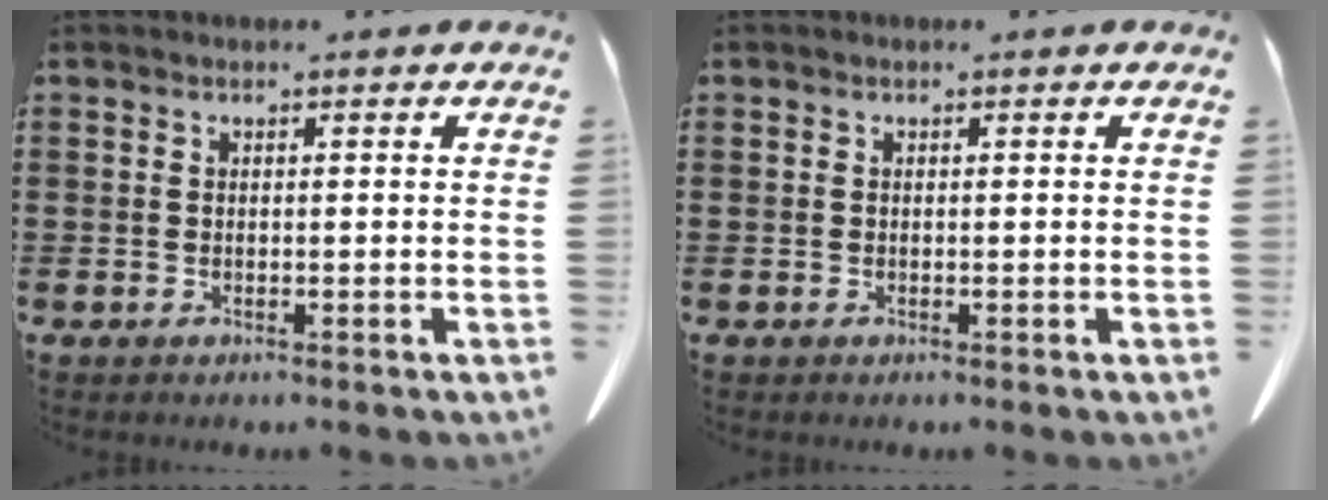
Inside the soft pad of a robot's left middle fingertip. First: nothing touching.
{"total": 0.0}